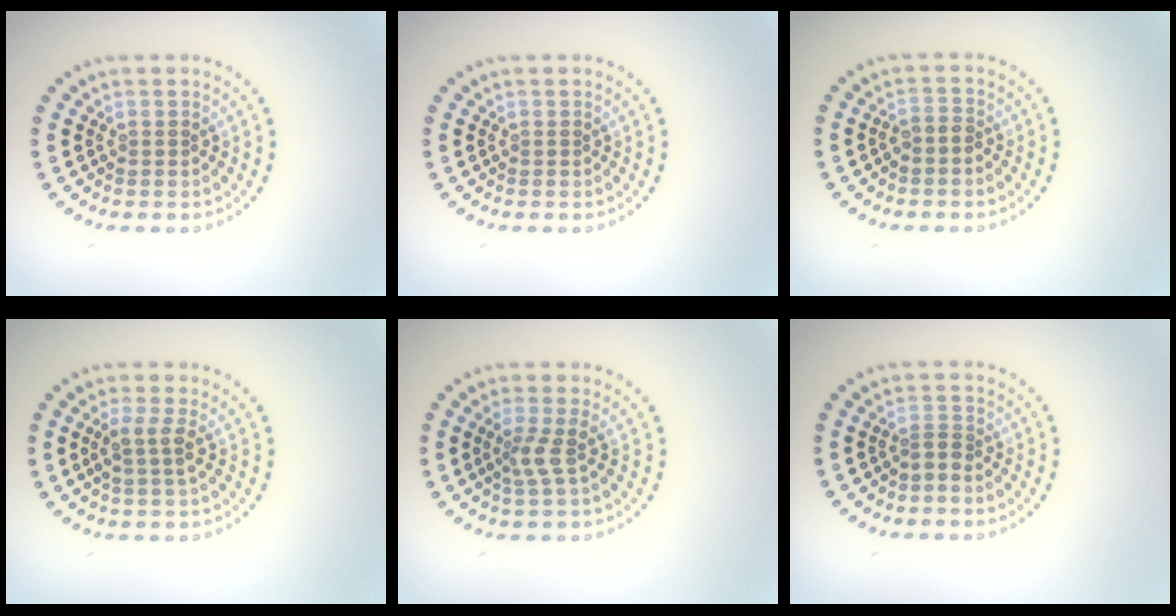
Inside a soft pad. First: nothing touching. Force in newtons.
{"total": 0.0}
{"total": 1.1, "press": 0.8, "slide": 0.8}
{"total": 2.1, "press": 1.8, "slide": 1.0}
{"total": 1.9, "press": 1.4, "slide": 1.3}
{"total": 1.2, "press": 0.7, "slide": 0.9}